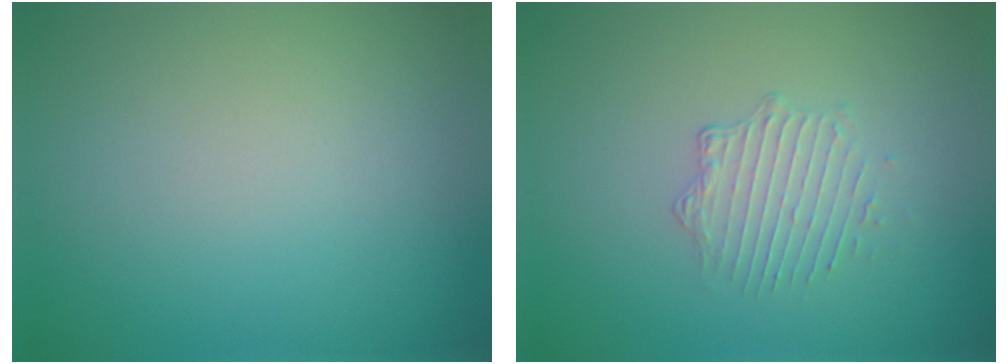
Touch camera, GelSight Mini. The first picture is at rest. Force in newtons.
{"total": 1.7, "press": 1.1, "slide": 1.3}